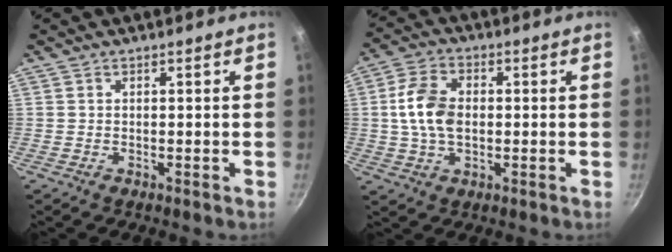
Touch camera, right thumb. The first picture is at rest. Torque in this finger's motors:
{"motor_torque": [0.23, 0.02, 0.88, -0.34, 0.27]}